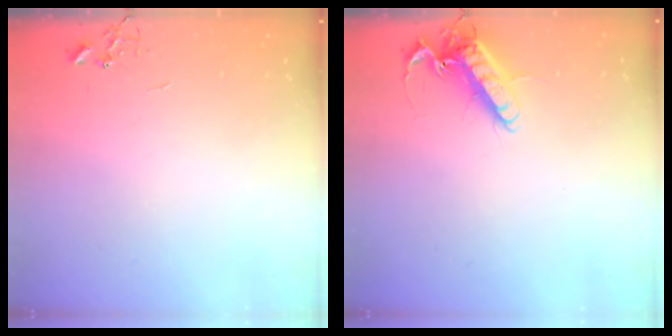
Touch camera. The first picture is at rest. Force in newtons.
{"total": 13.7, "press": 13.5, "slide": 2.3}